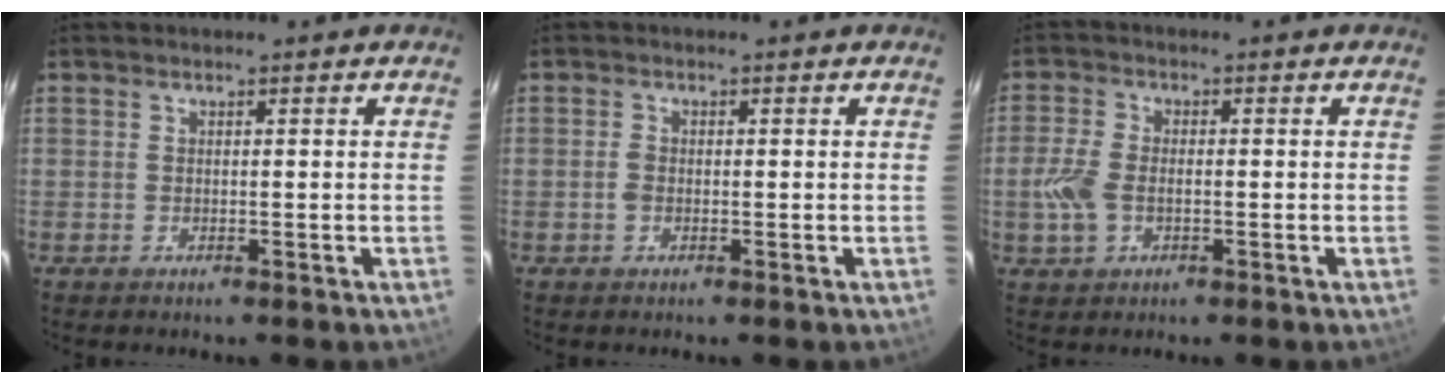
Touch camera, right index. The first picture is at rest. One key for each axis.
{"total": 1.4, "fx": -0.4, "fy": 0.9, "fz": 0.9, "tx": -0.020, "ty": 0.003, "tz": -0.010}
{"total": 5.8, "fx": -1.3, "fy": 3.6, "fz": 4.3, "tx": -0.104, "ty": 0.001, "tz": -0.024}